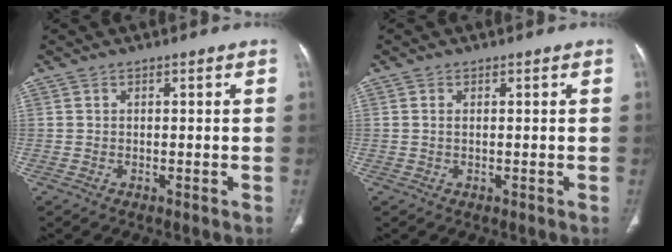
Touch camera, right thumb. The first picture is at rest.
{"total": 0.7, "force": [0.1, 0.4, 0.6], "torque": [-0.015, 0.003, 0.002]}